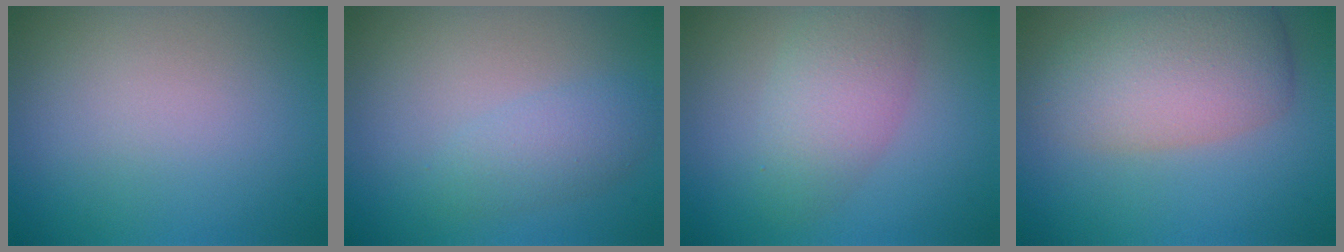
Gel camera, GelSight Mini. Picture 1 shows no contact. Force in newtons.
{"total": 2.4, "press": 2.4, "slide": 0.1}
{"total": 4.0, "press": 4.0, "slide": 0.1}
{"total": 6.0, "press": 6.0, "slide": 0.4}